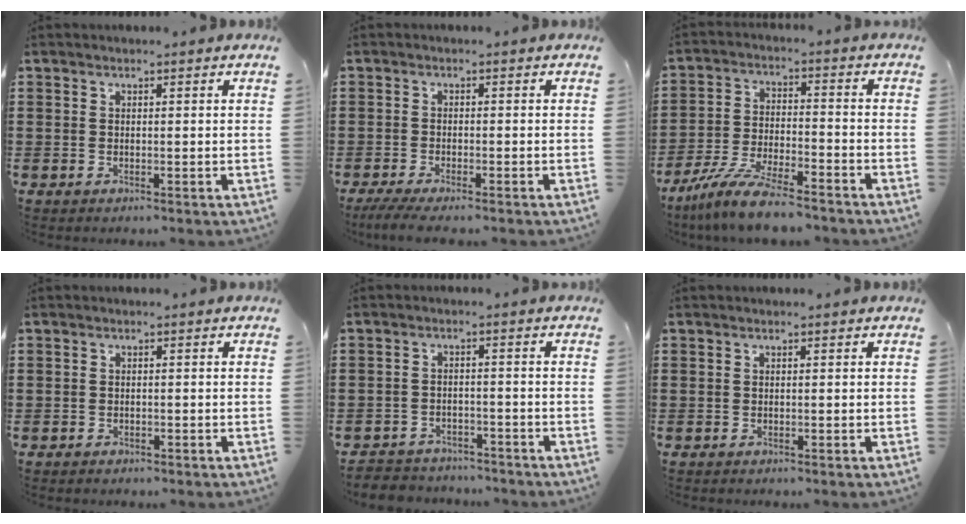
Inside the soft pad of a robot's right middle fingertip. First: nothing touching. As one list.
[{"total": 2.3, "force": [-1.9, 0.0, 1.2], "torque": [-0.027, -0.004, -0.038]}, {"total": 9.0, "force": [-8.1, 0.6, 4.0], "torque": [-0.084, 0.005, -0.157]}, {"total": 0.7, "force": [-0.6, 0.3, -0.1], "torque": [0.000, 0.002, -0.015]}, {"total": 3.0, "force": [-2.9, 0.6, -0.3], "torque": [-0.003, 0.000, -0.064]}, {"total": 0.0}]